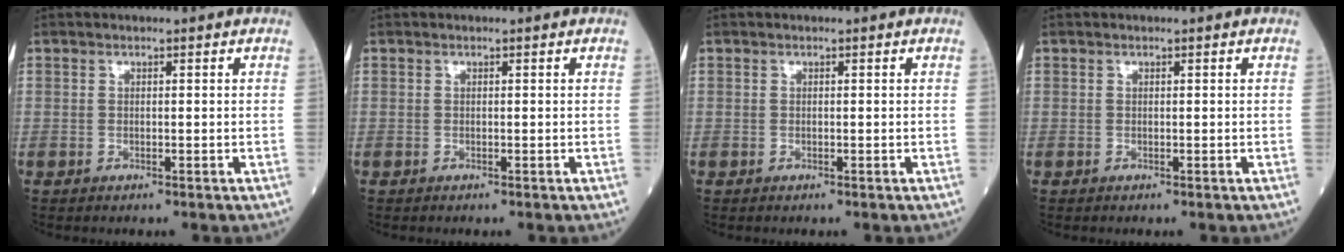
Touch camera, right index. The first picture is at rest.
{"total": 0.0}
{"total": 0.0}
{"total": 0.0}